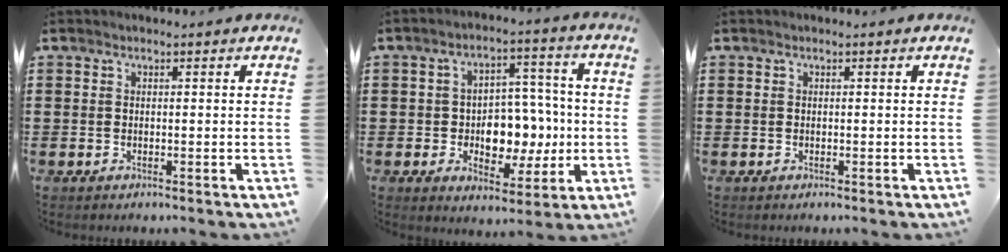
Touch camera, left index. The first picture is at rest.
{"total": 7.9, "force": [-0.7, 6.0, 5.1], "torque": [-0.083, 0.010, -0.011]}
{"total": 0.0}